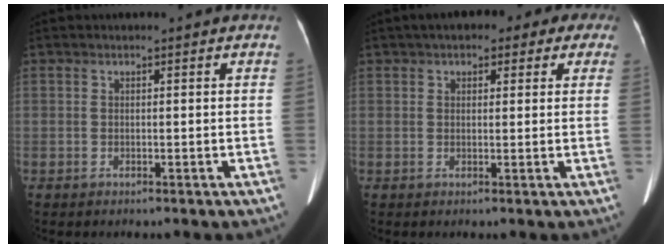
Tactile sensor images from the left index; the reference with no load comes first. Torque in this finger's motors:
{"motor_torque": [0.40, -1.18, 0.77, 0.11]}